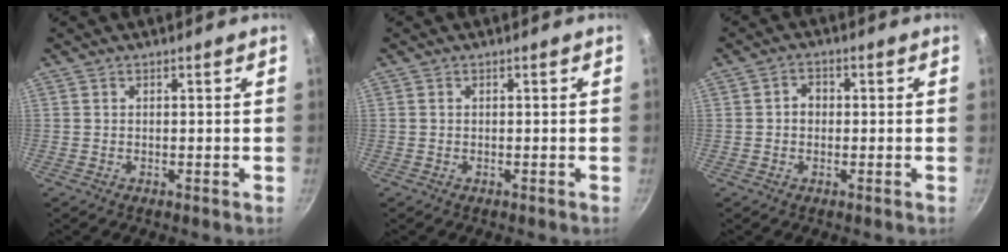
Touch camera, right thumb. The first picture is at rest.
{"total": 0.0}
{"total": 2.9, "force": [0.0, 2.4, 1.6], "torque": [-0.011, 0.010, -0.004]}